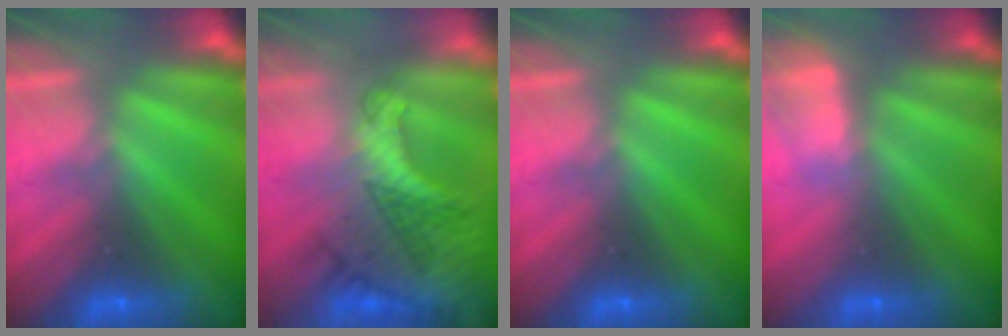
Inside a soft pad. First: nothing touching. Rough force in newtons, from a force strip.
{"total": 3.1}
{"total": 0.0}
{"total": 2.9}